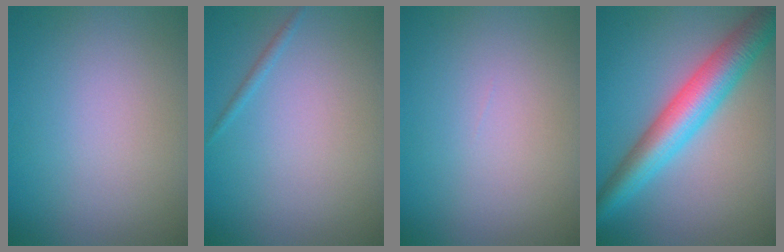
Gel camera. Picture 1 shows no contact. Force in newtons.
{"total": 0.6, "press": 0.6, "slide": 0.1}
{"total": 0.0}
{"total": 7.2, "press": 7.2, "slide": 0.1}